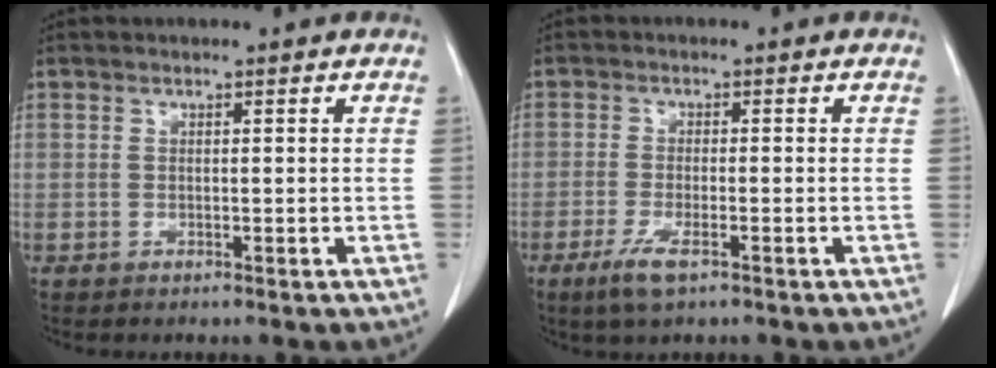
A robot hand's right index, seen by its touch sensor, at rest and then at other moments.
{"total": 4.0, "force": [-2.3, 0.8, 3.1], "torque": [-0.070, -0.008, -0.042]}